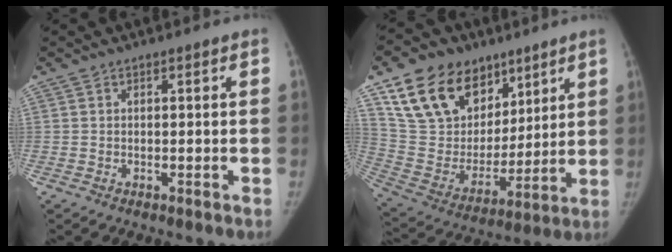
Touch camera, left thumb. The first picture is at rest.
{"total": 22.5, "force": [12.9, 15.1, 10.4], "torque": [-0.155, -0.031, 0.246]}